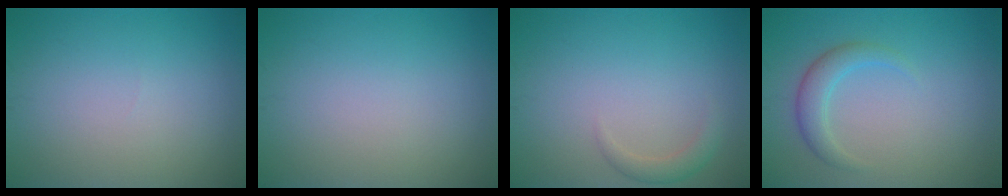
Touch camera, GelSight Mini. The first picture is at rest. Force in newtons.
{"total": 0.0}
{"total": 1.5, "press": 1.5, "slide": 0.2}
{"total": 2.4, "press": 2.4, "slide": 0.1}